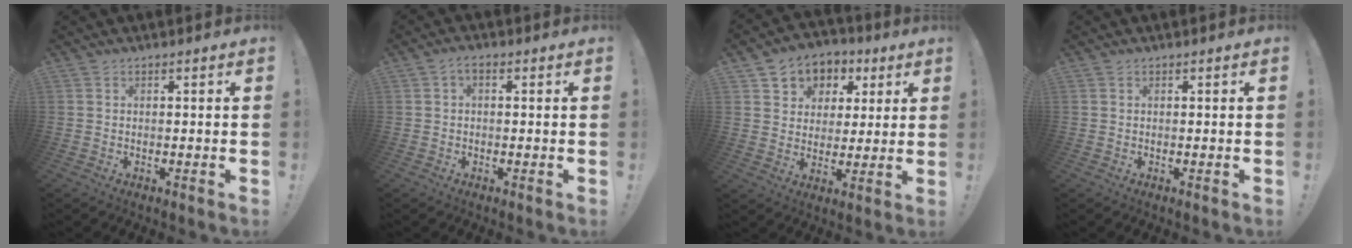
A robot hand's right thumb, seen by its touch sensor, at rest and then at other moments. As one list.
[{"total": 2.2, "force": [-0.2, 1.2, 1.8], "torque": [-0.035, 0.007, -0.003]}, {"total": 7.5, "force": [2.5, 6.9, 1.6], "torque": [-0.016, -0.023, 0.052]}, {"total": 0.0}]